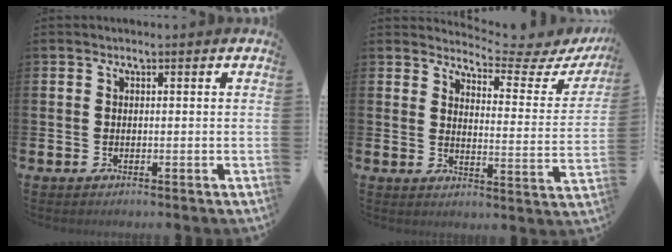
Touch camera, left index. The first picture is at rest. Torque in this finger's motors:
{"motor_torque": [-0.14, -0.37, 0.03, -0.01]}